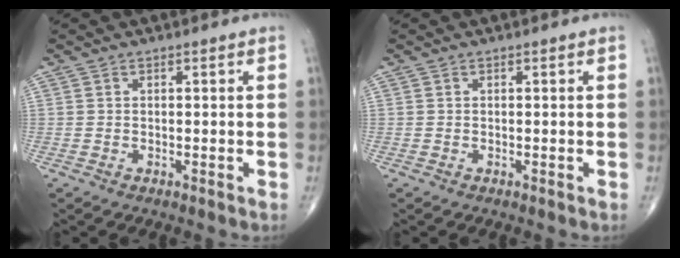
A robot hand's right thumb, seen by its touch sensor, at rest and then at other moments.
{"total": 0.0}